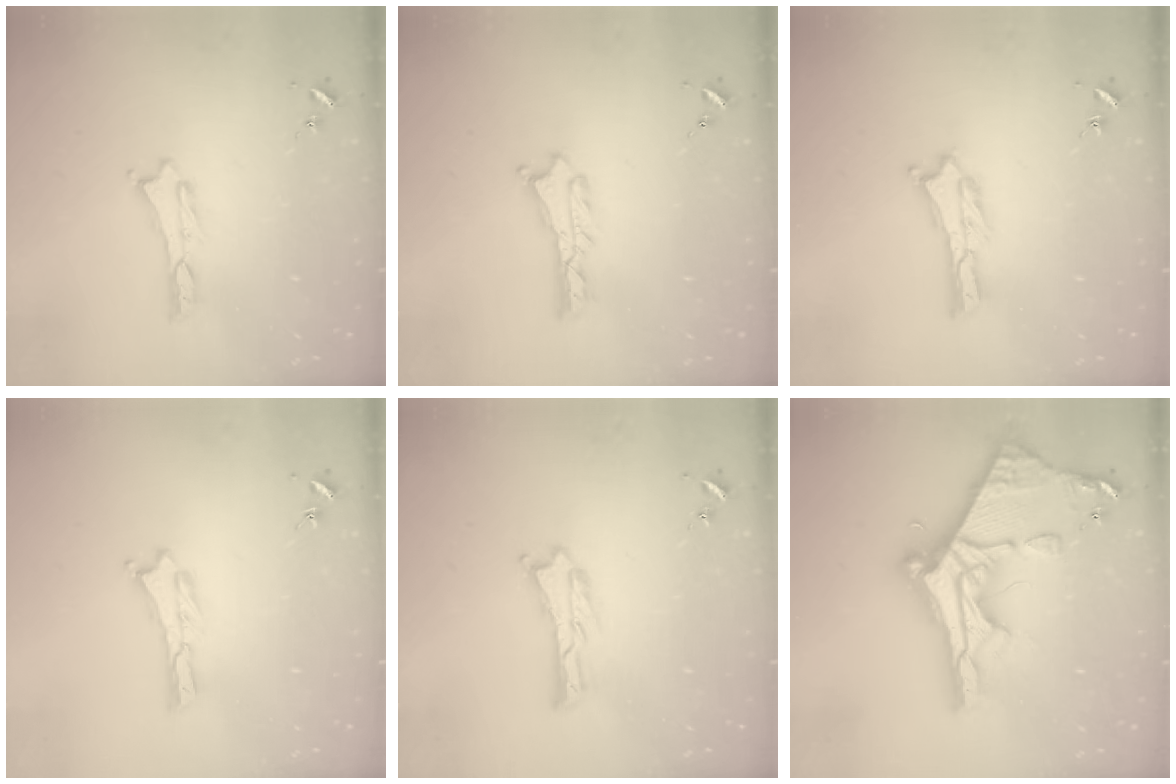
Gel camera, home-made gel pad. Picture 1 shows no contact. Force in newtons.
{"total": 0.7, "press": 0.6, "slide": 0.2}
{"total": 0.6, "press": 0.6, "slide": 0.2}
{"total": 0.0}
{"total": 0.0}
{"total": 12.1, "press": 12.0, "slide": 1.4}